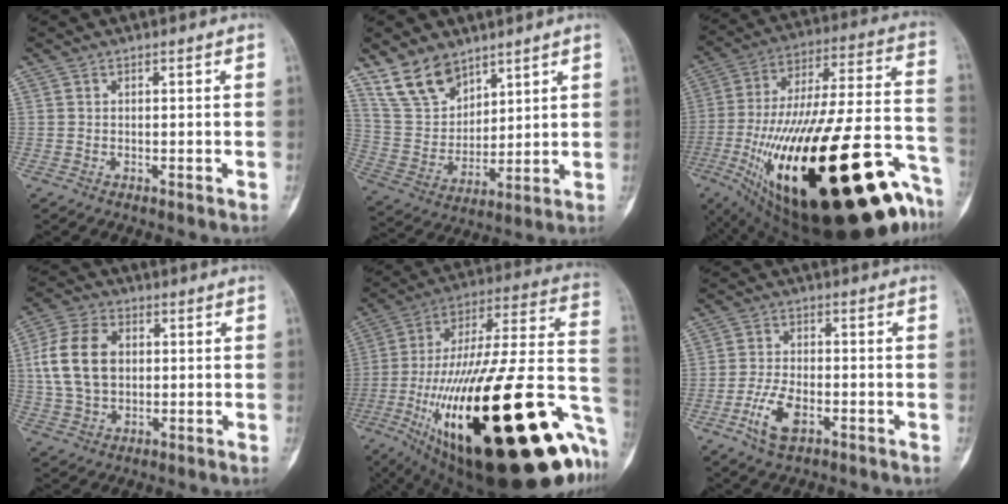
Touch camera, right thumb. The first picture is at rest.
{"total": 11.6, "force": [8.5, 6.5, 4.4], "torque": [-0.070, -0.042, 0.183]}
{"total": 44.9, "force": [-19.4, 14.4, 37.9], "torque": [-0.569, 0.043, -0.302]}
{"total": 13.6, "force": [1.6, 9.5, 9.5], "torque": [-0.165, 0.012, 0.028]}
{"total": 49.1, "force": [-15.1, 15.3, 44.1], "torque": [-0.649, 0.041, -0.235]}
{"total": 7.1, "force": [-3.1, 3.5, 5.4], "torque": [-0.109, 0.011, -0.057]}